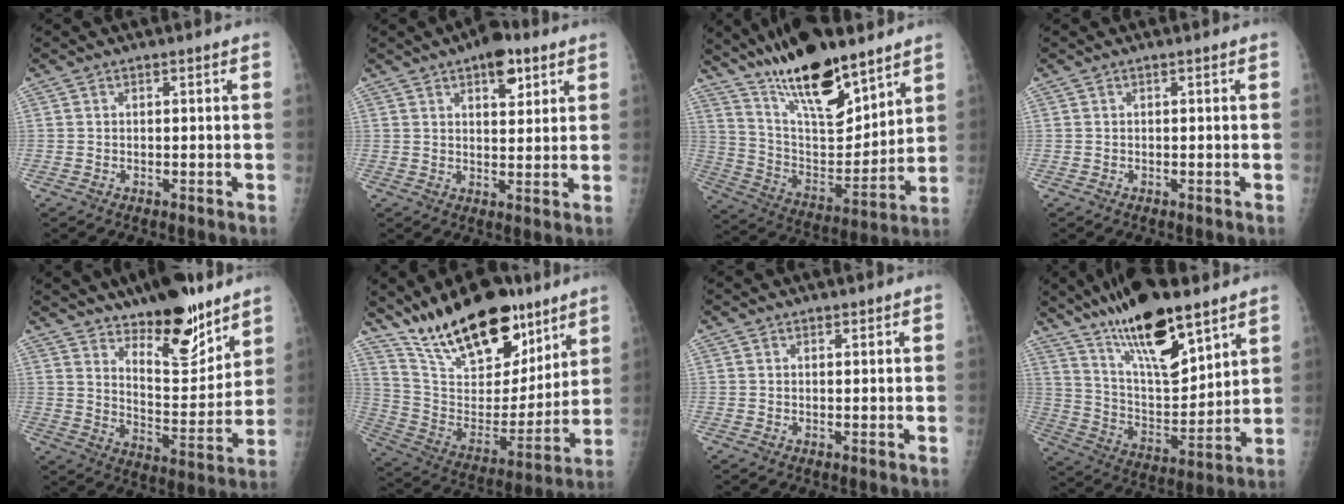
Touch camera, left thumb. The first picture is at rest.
{"total": 7.2, "force": [4.1, 3.5, 4.9], "torque": [-0.043, -0.017, 0.053]}
{"total": 21.4, "force": [15.4, 6.8, 13.3], "torque": [-0.189, -0.081, 0.272]}
{"total": 0.0}
{"total": 16.5, "force": [11.8, 6.1, 9.8], "torque": [-0.099, -0.093, 0.191]}
{"total": 23.9, "force": [17.0, 10.2, 13.5], "torque": [-0.181, -0.078, 0.290]}
{"total": 0.8, "force": [0.6, 0.4, 0.2], "torque": [0.006, -0.005, 0.007]}
{"total": 20.0, "force": [13.6, 6.1, 13.4], "torque": [-0.204, -0.068, 0.243]}